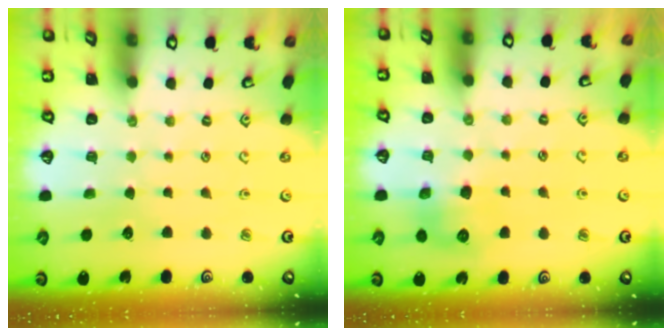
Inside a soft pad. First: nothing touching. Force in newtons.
{"total": 7.9, "press": 7.9, "slide": 0.4}